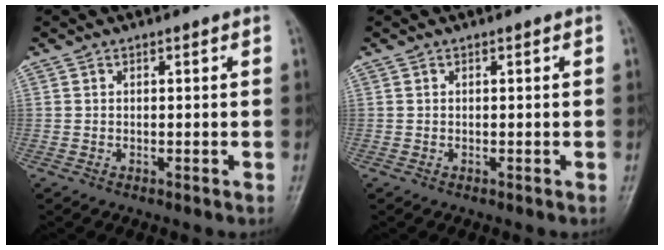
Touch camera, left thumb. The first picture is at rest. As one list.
[{"total": 0.0}]